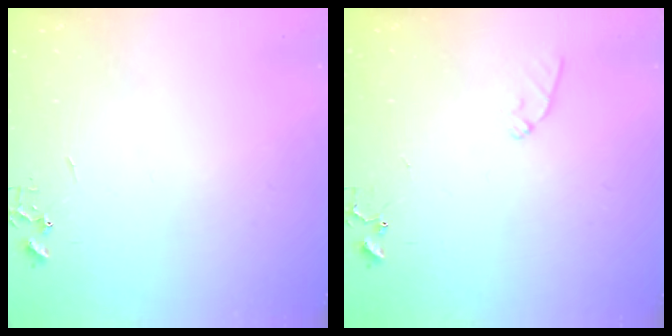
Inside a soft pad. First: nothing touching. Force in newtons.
{"total": 6.4, "press": 6.4, "slide": 0.6}